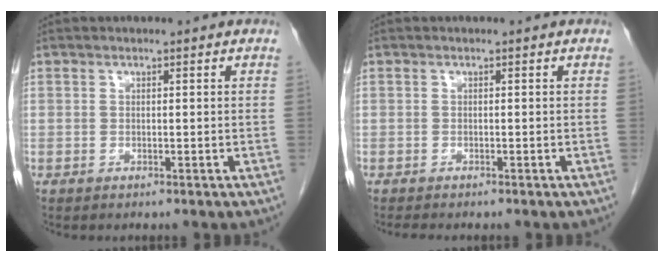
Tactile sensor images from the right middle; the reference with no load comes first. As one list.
[{"total": 2.0, "force": [-1.7, 0.4, 0.9], "torque": [-0.018, -0.005, -0.022]}]